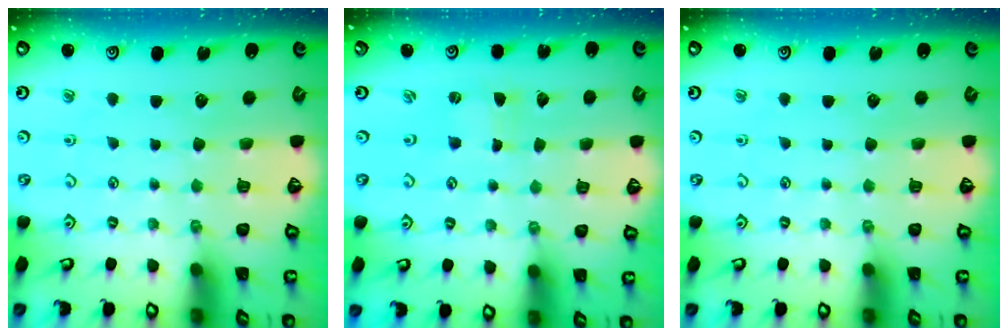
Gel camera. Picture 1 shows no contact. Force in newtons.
{"total": 0.0}
{"total": 0.0}